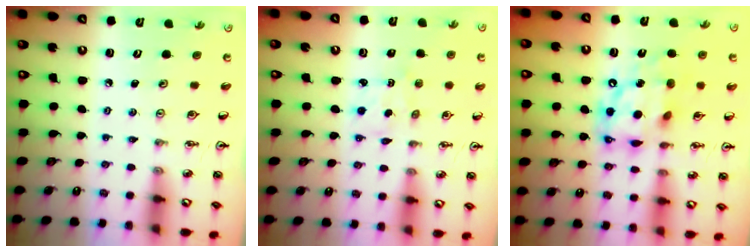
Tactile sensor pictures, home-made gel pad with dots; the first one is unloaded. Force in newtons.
{"total": 2.4, "press": 2.4, "slide": 0.3}
{"total": 14.2, "press": 14.2, "slide": 1.4}